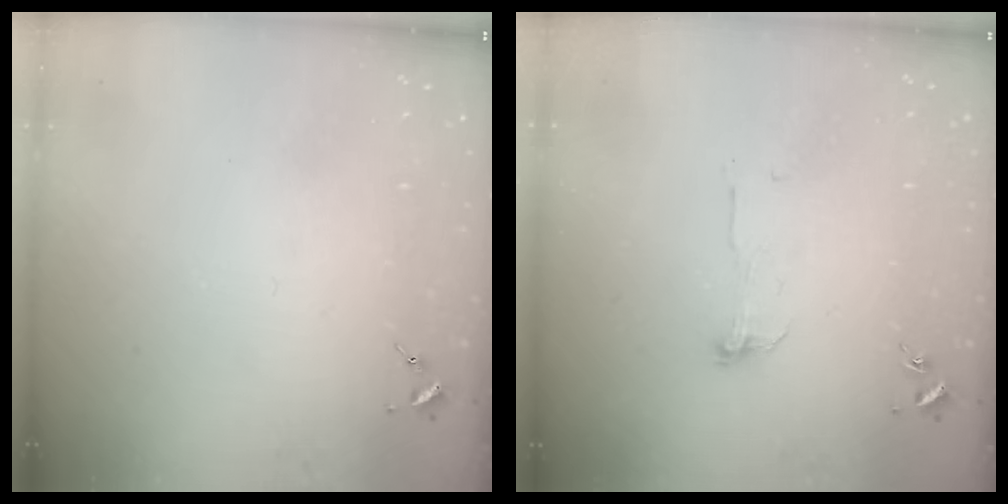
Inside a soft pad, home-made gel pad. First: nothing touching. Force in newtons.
{"total": 5.5, "press": 5.5, "slide": 0.6}